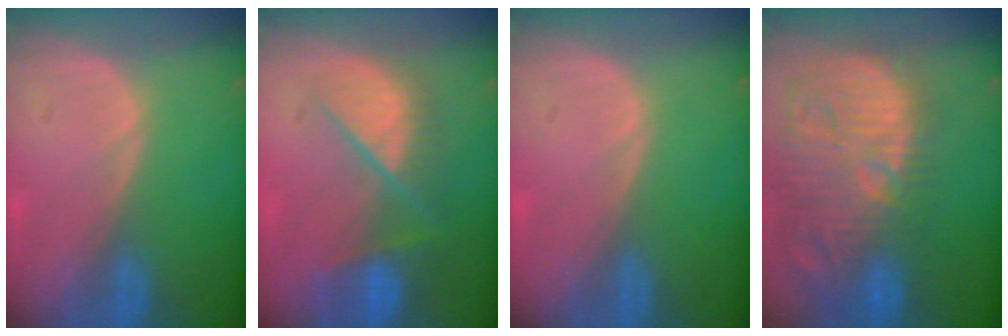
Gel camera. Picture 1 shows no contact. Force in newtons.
{"total": 9.6, "press": 8.2, "slide": 5.0}
{"total": 0.0}
{"total": 15.5, "press": 13.5, "slide": 7.6}